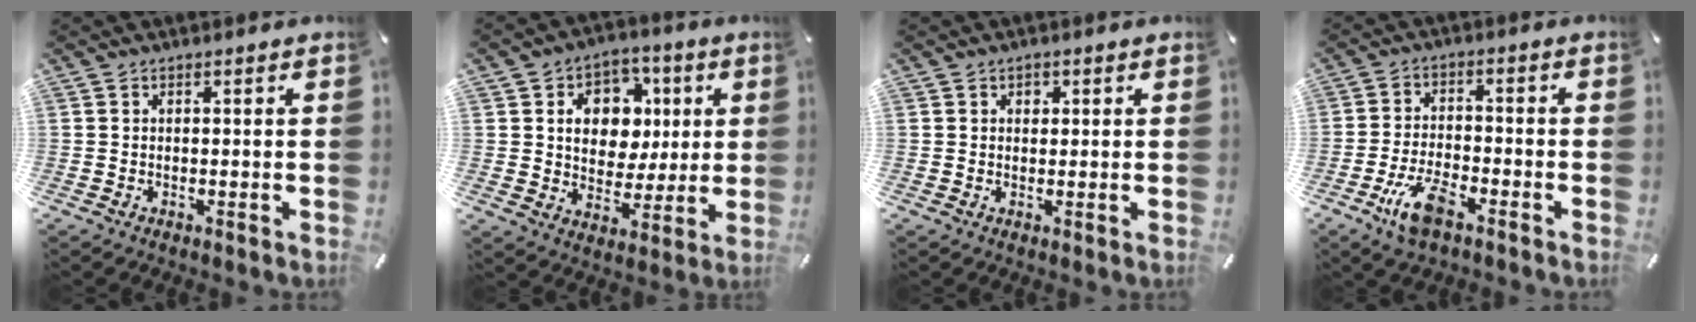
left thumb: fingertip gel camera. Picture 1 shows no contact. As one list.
[{"total": 10.6, "force": [2.1, 9.4, 4.5], "torque": [-0.068, -0.004, 0.042]}, {"total": 1.3, "force": [0.3, 1.2, 0.4], "torque": [0.007, -0.001, 0.001]}, {"total": 8.9, "force": [-5.1, 3.7, 6.3], "torque": [-0.138, 0.012, -0.095]}]